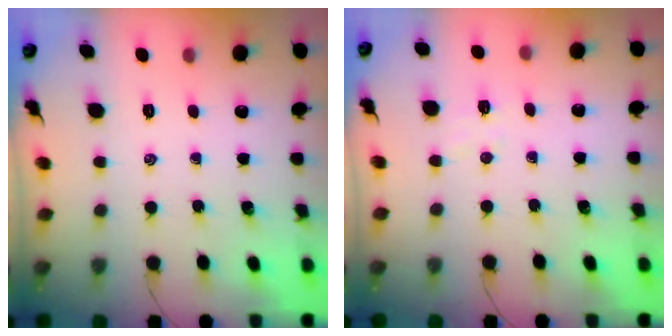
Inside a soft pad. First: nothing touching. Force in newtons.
{"total": 3.6, "press": 3.5, "slide": 0.7}